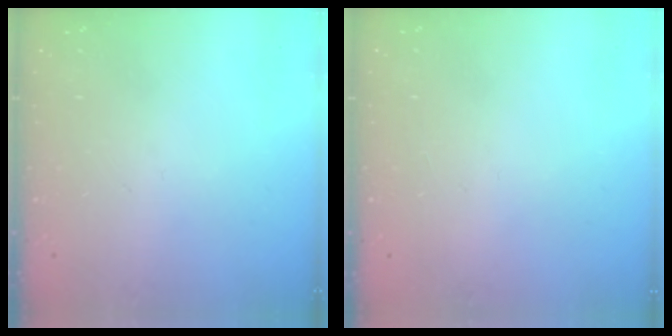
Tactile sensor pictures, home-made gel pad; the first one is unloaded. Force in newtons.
{"total": 2.2, "press": 2.2, "slide": 0.1}